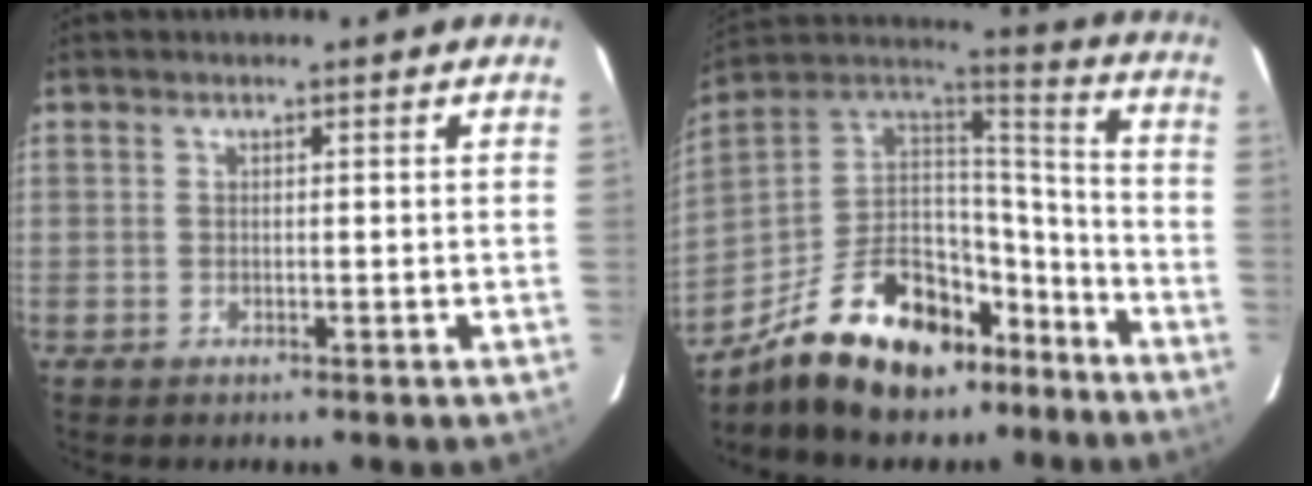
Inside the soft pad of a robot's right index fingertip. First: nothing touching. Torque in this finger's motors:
{"motor_torque": [1.04, -1.10, 0.91, 0.19]}